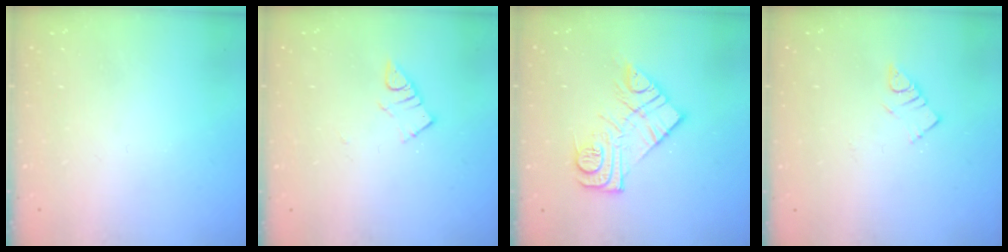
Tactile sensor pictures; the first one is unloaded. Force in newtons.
{"total": 4.2, "press": 4.2, "slide": 0.6}
{"total": 13.2, "press": 13.2, "slide": 0.9}
{"total": 3.8, "press": 3.7, "slide": 0.5}